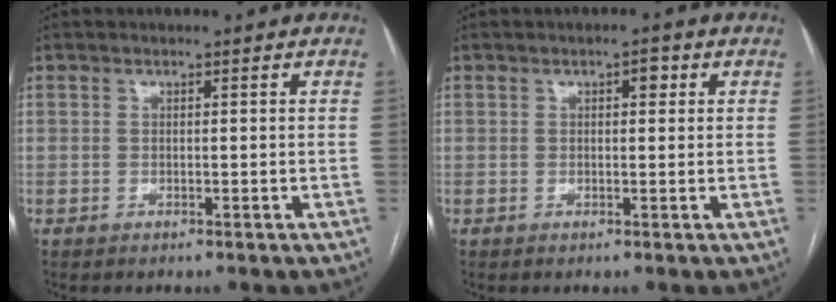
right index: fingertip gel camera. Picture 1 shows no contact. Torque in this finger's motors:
{"motor_torque": [0.04, -0.01, 0.01, 0.02]}